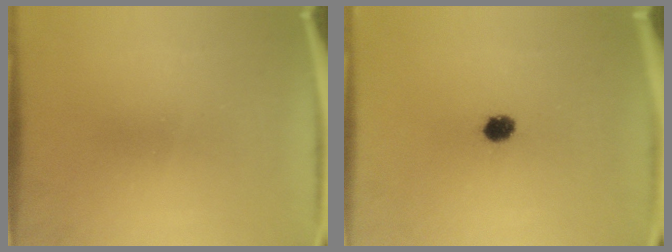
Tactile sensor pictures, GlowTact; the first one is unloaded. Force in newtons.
{"total": 3.5}